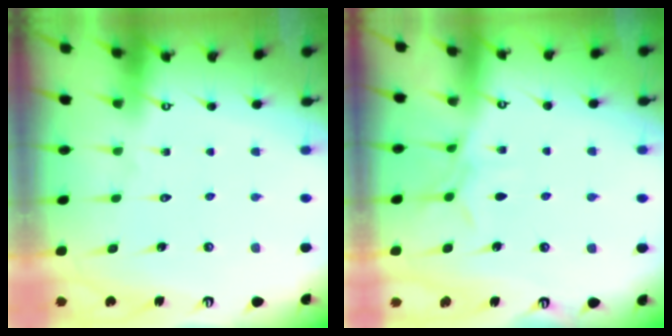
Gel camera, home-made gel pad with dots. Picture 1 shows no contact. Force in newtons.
{"total": 5.2, "press": 5.1, "slide": 0.5}